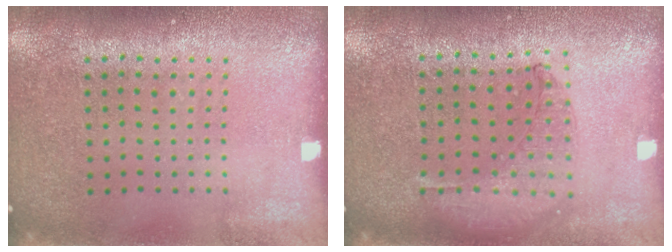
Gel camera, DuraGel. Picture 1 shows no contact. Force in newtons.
{"total": 1.0, "press": 1.0, "slide": 0.3}